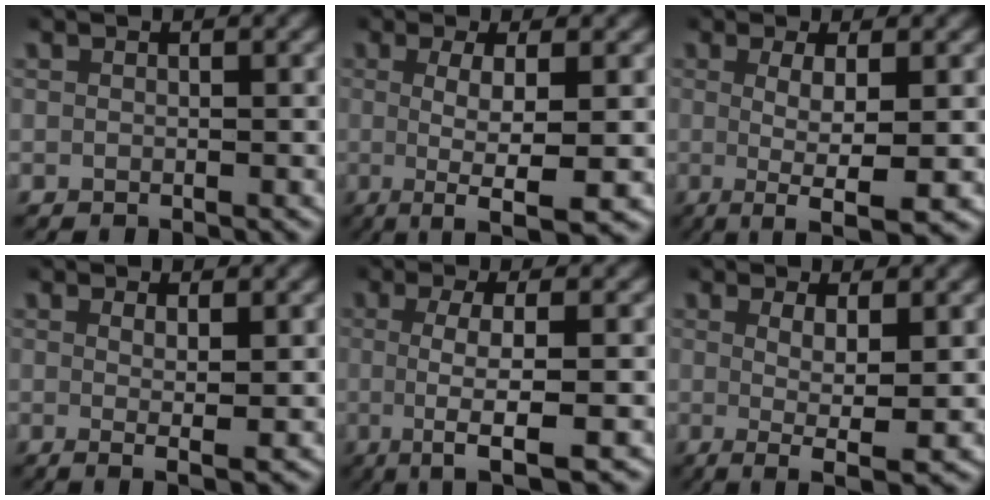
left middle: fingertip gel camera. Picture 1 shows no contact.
{"total": 6.8, "force": [-3.9, 1.1, 5.5], "torque": [-0.093, -0.027, -0.046]}
{"total": 6.2, "force": [-3.2, 1.0, 5.2], "torque": [-0.089, -0.027, -0.033]}
{"total": 2.3, "force": [0.2, -0.1, 2.2], "torque": [-0.040, -0.011, 0.008]}
{"total": 6.3, "force": [-3.2, 0.8, 5.4], "torque": [-0.094, -0.019, -0.041]}
{"total": 4.7, "force": [-1.2, 0.8, 4.5], "torque": [-0.071, -0.024, -0.008]}